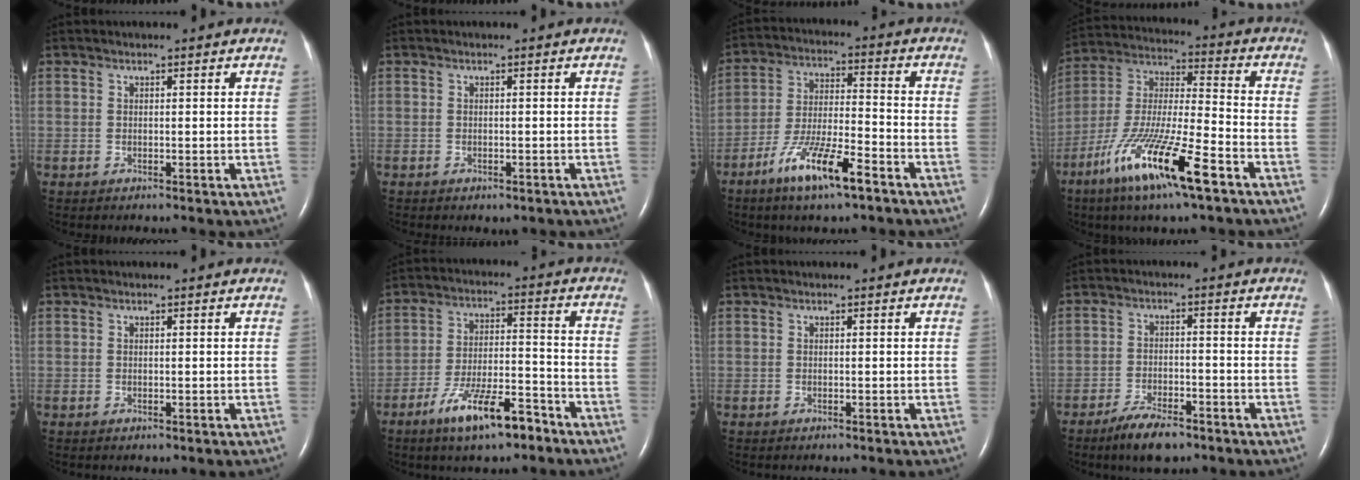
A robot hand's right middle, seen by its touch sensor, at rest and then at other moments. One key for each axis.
{"total": 1.3, "fx": -0.8, "fy": 0.7, "fz": 0.6, "tx": -0.012, "ty": -0.001, "tz": -0.006}
{"total": 11.1, "fx": -6.9, "fy": 1.6, "fz": 8.6, "tx": -0.170, "ty": -0.013, "tz": -0.126}
{"total": 17.1, "fx": -9.5, "fy": 1.7, "fz": 14.2, "tx": -0.300, "ty": -0.037, "tz": -0.175}
{"total": 0.0}
{"total": 10.9, "fx": -7.3, "fy": 2.5, "fz": 7.6, "tx": -0.139, "ty": -0.002, "tz": -0.126}
{"total": 0.6, "fx": -0.5, "fy": 0.2, "fz": 0.3, "tx": -0.008, "ty": -0.001, "tz": -0.007}
{"total": 6.4, "fx": -4.8, "fy": 2.0, "fz": 3.8, "tx": -0.079, "ty": -0.005, "tz": -0.080}